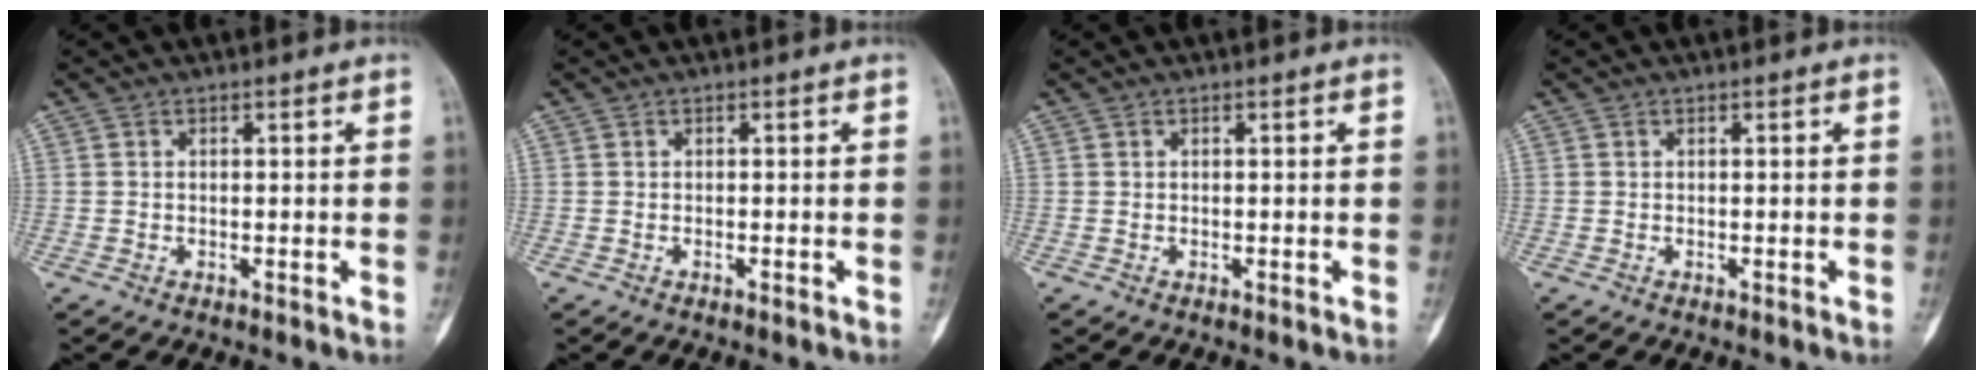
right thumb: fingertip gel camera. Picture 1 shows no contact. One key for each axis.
{"total": 0.0}
{"total": 0.0}
{"total": 0.0}